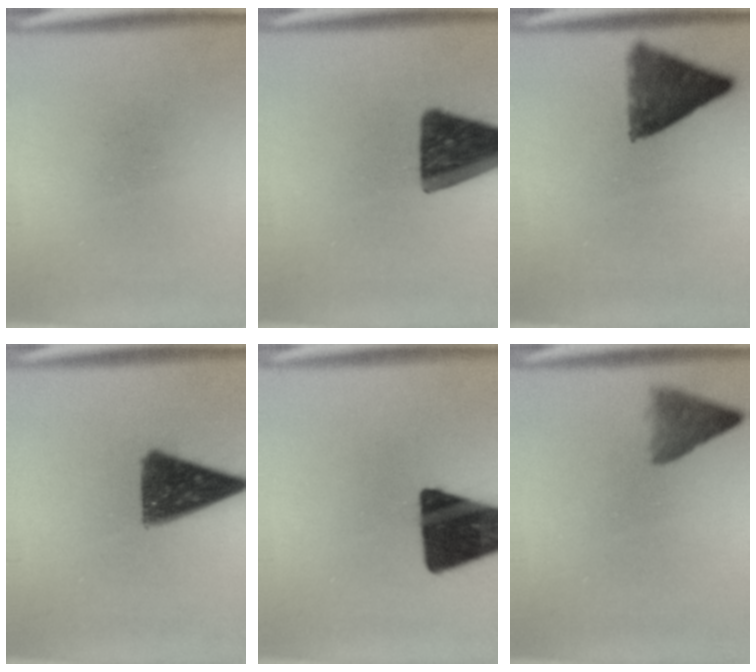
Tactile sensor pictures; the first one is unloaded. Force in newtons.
{"total": 14.1}
{"total": 9.7}
{"total": 11.5}
{"total": 17.9}
{"total": 4.2}